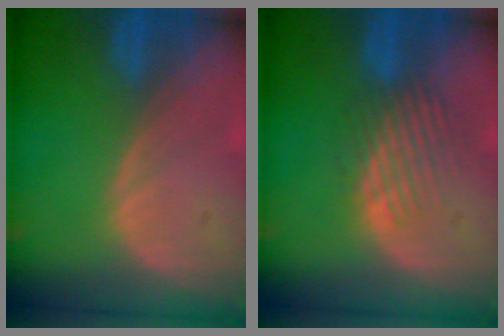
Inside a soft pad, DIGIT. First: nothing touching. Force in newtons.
{"total": 4.0, "press": 4.0, "slide": 0.4}